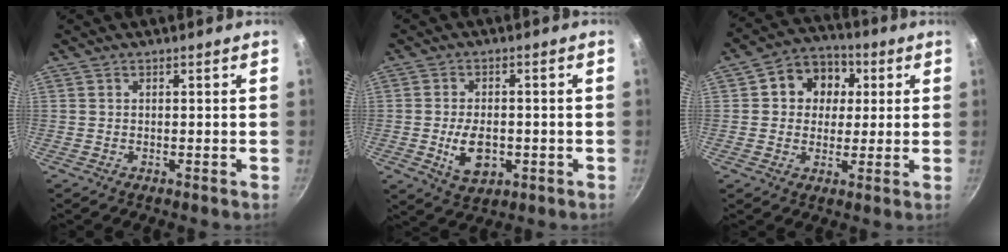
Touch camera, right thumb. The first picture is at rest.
{"total": 7.8, "force": [-1.6, 4.7, 6.0], "torque": [-0.089, 0.002, -0.020]}
{"total": 10.4, "force": [2.4, 8.9, 4.8], "torque": [-0.039, 0.010, 0.023]}